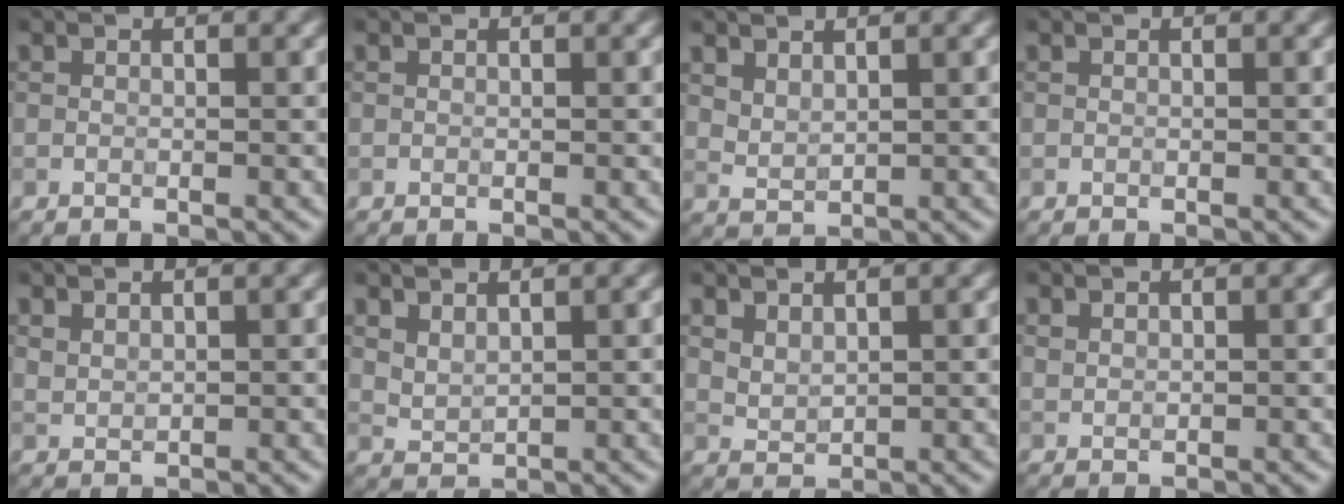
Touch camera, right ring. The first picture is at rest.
{"total": 0.0}
{"total": 1.6, "force": [1.3, 0.6, 0.7], "torque": [-0.017, 0.000, 0.032]}
{"total": 0.0}
{"total": 1.1, "force": [1.0, 0.3, 0.3], "torque": [-0.013, -0.001, 0.023]}
{"total": 1.7, "force": [1.3, 0.7, 0.8], "torque": [-0.019, -0.001, 0.033]}
{"total": 1.6, "force": [1.2, 0.7, 0.8], "torque": [-0.018, -0.002, 0.030]}
{"total": 0.7, "force": [0.6, 0.3, 0.2], "torque": [-0.008, -0.001, 0.017]}